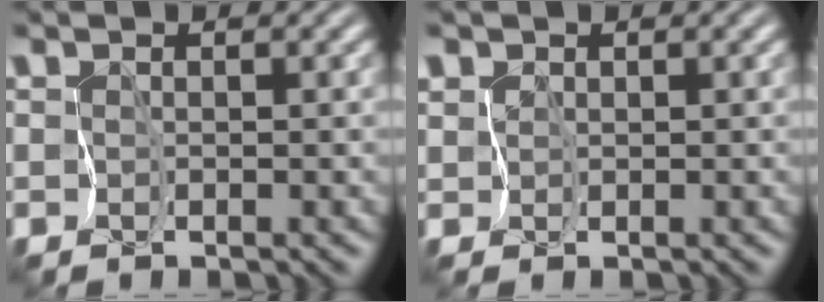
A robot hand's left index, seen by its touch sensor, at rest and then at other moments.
{"total": 0.9, "force": [0.5, 0.8, -0.1], "torque": [0.001, -0.002, 0.009]}